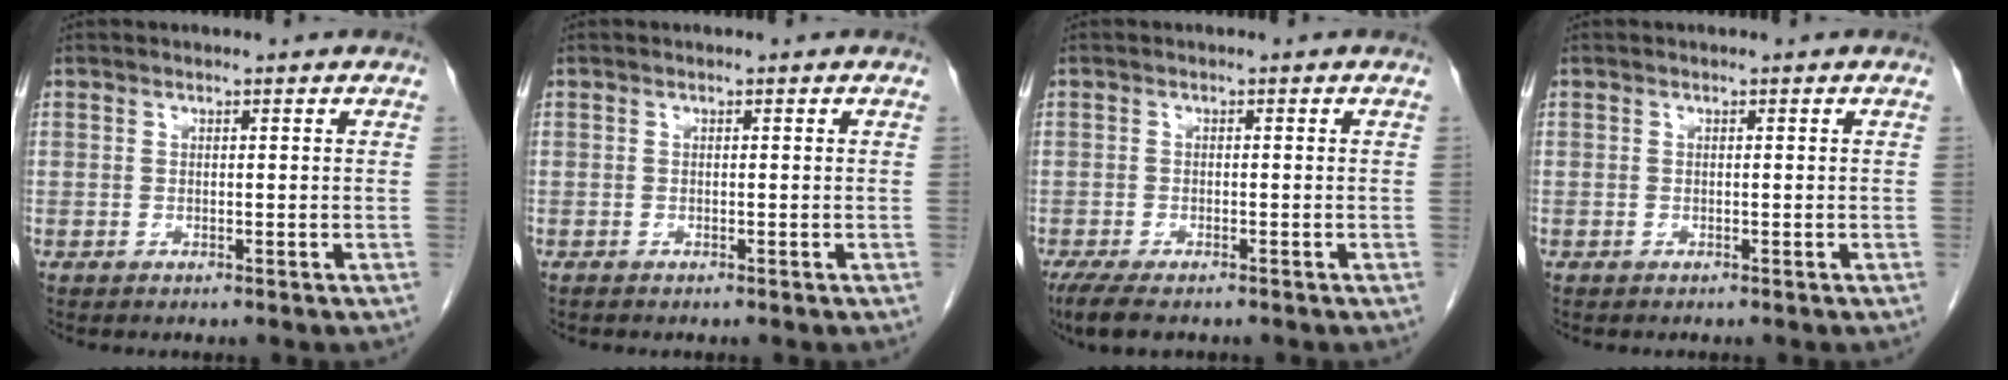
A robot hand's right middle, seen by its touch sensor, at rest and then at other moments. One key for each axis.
{"total": 0.0}
{"total": 5.3, "fx": -4.0, "fy": 1.5, "fz": 3.1, "tx": -0.061, "ty": -0.015, "tz": -0.063}
{"total": 0.0}